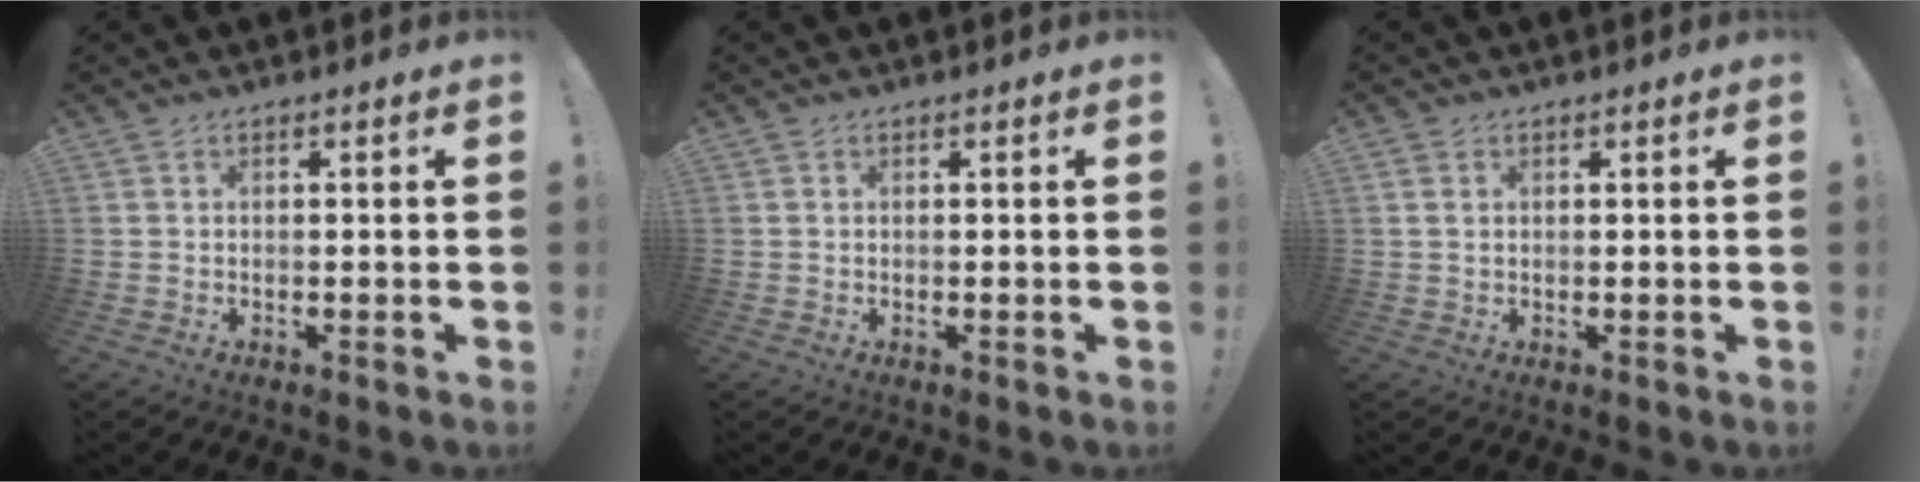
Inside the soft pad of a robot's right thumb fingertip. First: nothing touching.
{"total": 0.0}
{"total": 1.4, "force": [0.7, 1.0, 0.7], "torque": [-0.017, 0.004, 0.013]}